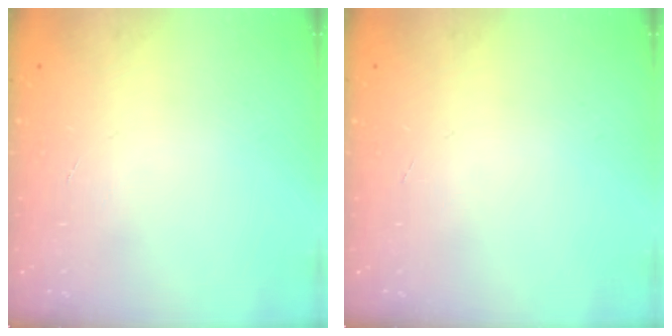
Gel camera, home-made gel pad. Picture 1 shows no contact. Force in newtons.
{"total": 0.0}